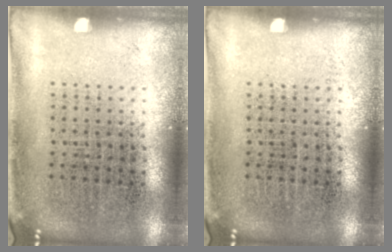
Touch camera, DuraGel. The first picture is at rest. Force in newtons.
{"total": 0.0}